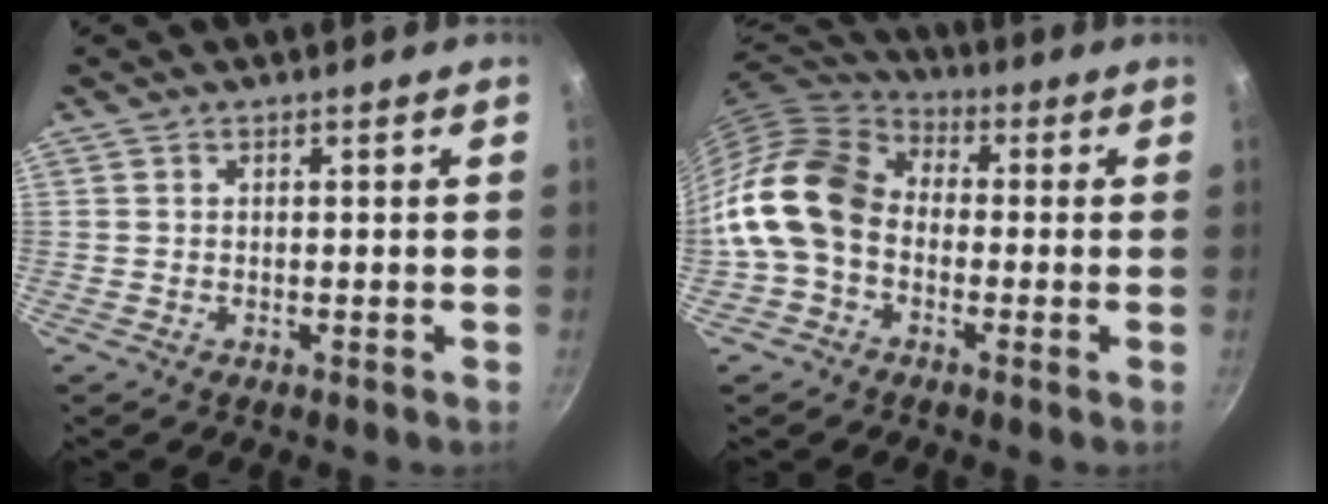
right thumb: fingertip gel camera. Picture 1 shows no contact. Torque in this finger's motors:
{"motor_torque": [1.84, 3.17, 0.97, -0.94, 0.20]}